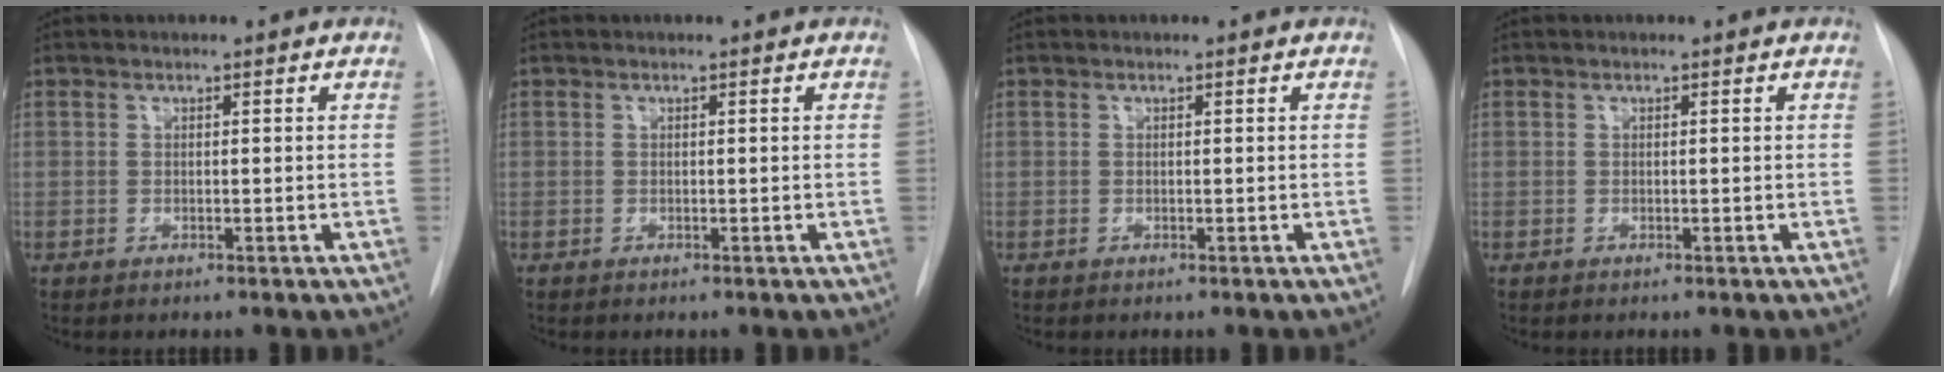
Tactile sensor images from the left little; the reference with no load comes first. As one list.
[{"total": 0.0}, {"total": 0.0}, {"total": 0.0}]